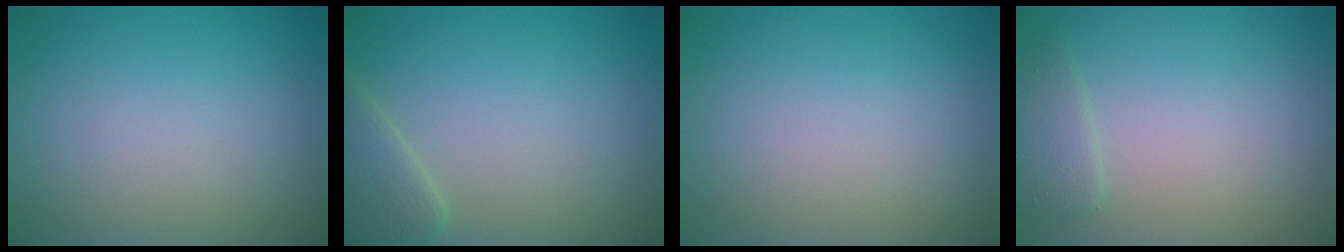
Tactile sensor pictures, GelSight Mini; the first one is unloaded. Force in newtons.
{"total": 2.6, "press": 2.6, "slide": 0.2}
{"total": 0.0}
{"total": 1.5, "press": 1.4, "slide": 0.1}